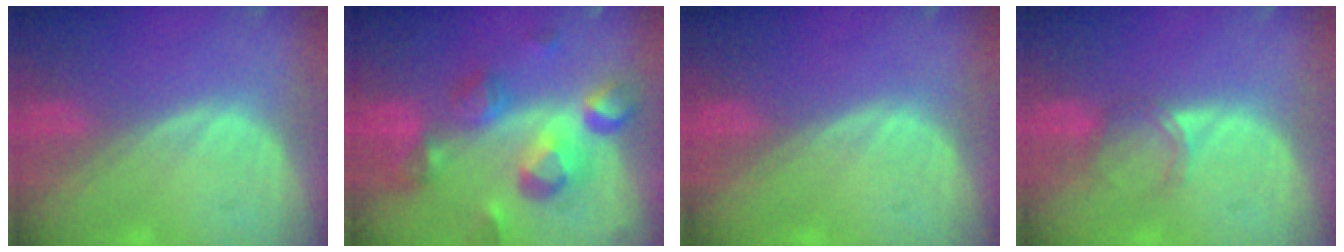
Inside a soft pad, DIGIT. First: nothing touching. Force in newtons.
{"total": 10.3, "press": 9.3, "slide": 4.6}
{"total": 0.0}
{"total": 2.9, "press": 2.5, "slide": 1.5}